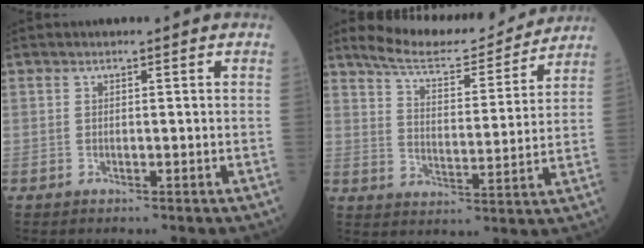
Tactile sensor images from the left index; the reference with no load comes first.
{"total": 13.2, "force": [12.6, 1.8, 3.6], "torque": [-0.059, 0.002, 0.192]}